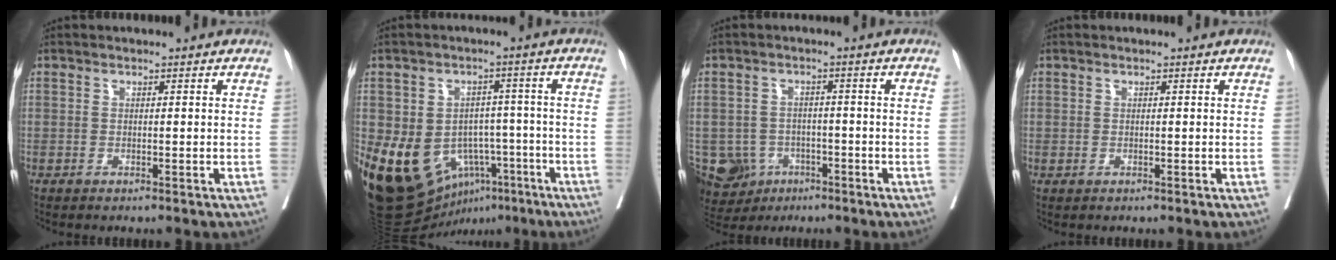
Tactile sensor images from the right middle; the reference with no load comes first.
{"total": 16.5, "force": [-6.1, 12.7, 8.6], "torque": [-0.166, 0.020, -0.073]}
{"total": 8.3, "force": [-4.1, 6.8, 2.2], "torque": [-0.052, 0.003, -0.056]}
{"total": 0.0}